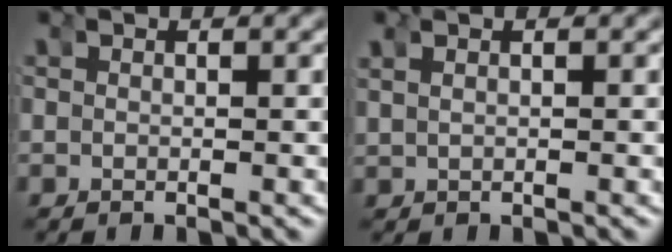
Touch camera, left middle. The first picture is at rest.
{"total": 1.1, "force": [0.6, 0.2, 0.8], "torque": [-0.019, 0.001, 0.020]}